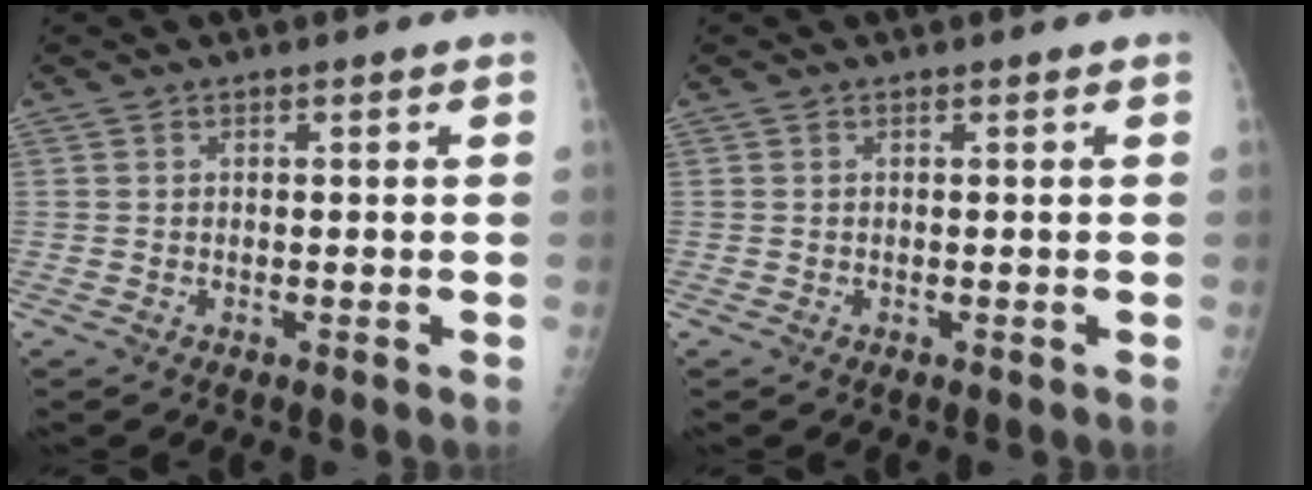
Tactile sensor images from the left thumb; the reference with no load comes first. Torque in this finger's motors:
{"motor_torque": [0.00, 0.00, 0.03, -0.04, 0.00]}